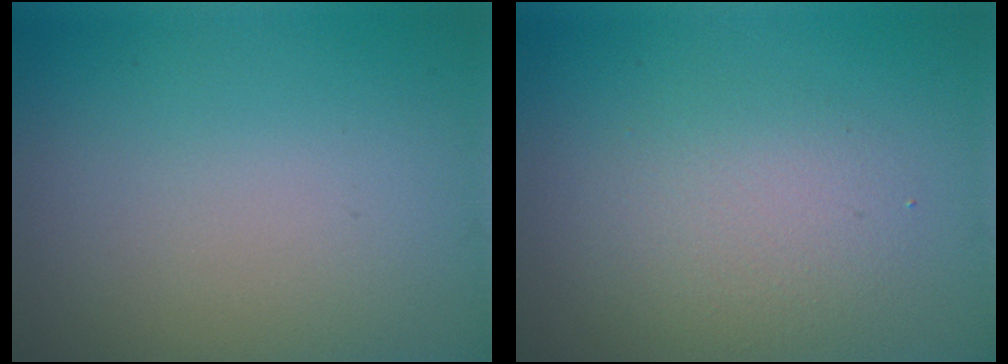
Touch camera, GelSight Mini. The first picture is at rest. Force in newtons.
{"total": 3.0, "press": 3.0, "slide": 0.2}